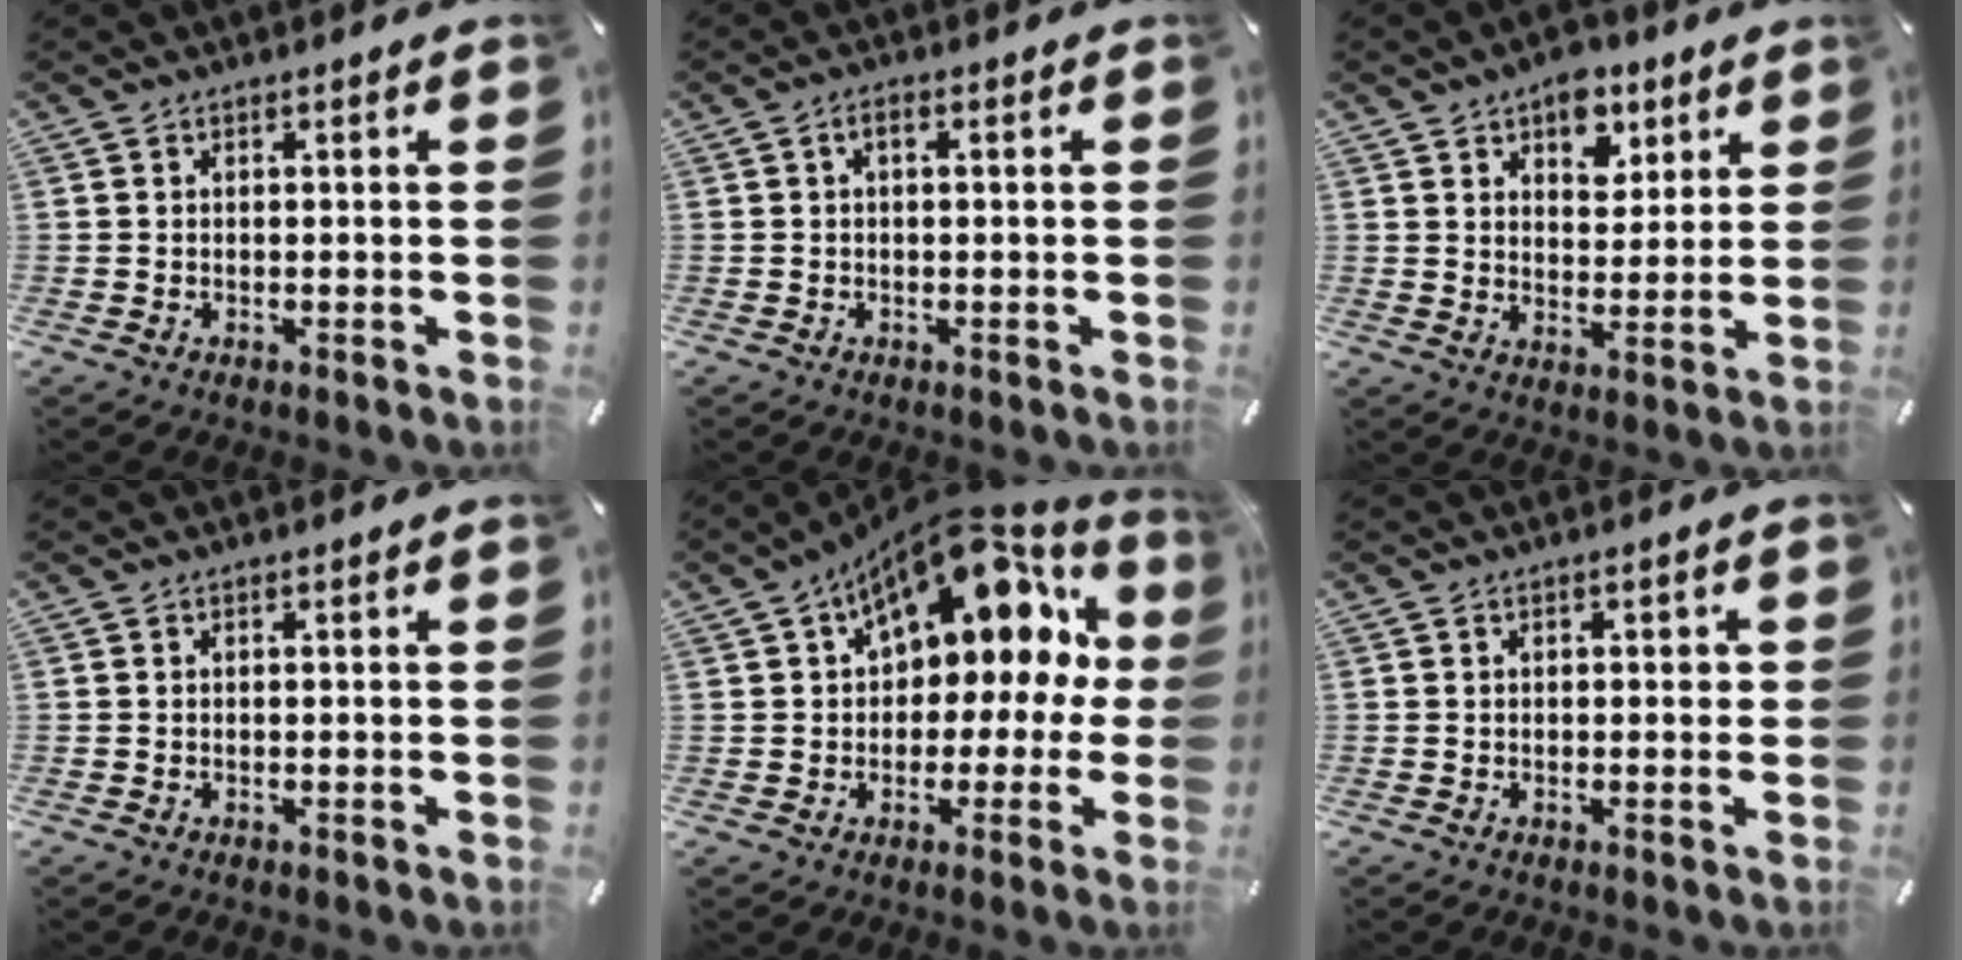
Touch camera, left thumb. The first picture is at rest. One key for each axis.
{"total": 1.8, "fx": 0.1, "fy": 0.6, "fz": 1.7, "tx": -0.033, "ty": 0.006, "tz": -0.001}
{"total": 8.8, "fx": 5.2, "fy": 5.9, "fz": 3.8, "tx": -0.030, "ty": -0.027, "tz": 0.086}
{"total": 0.0}
{"total": 16.7, "fx": 8.5, "fy": 9.1, "fz": 11.1, "tx": -0.162, "ty": -0.052, "tz": 0.145}
{"total": 1.2, "fx": 0.0, "fy": 0.7, "fz": 1.0, "tx": -0.019, "ty": 0.005, "tz": -0.001}